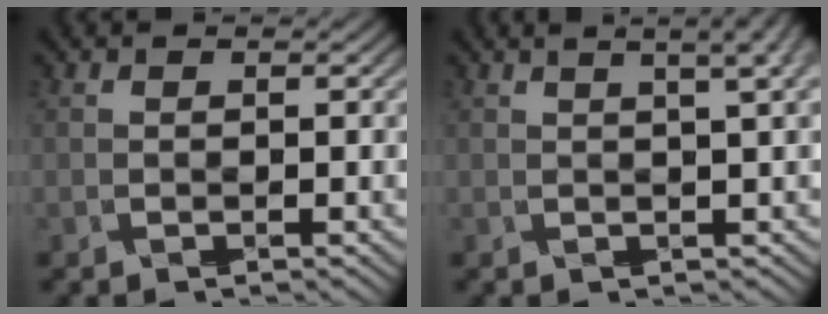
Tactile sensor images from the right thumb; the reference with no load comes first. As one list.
[{"total": 4.6, "force": [2.2, 1.0, 4.0], "torque": [-0.051, 0.016, 0.030]}]